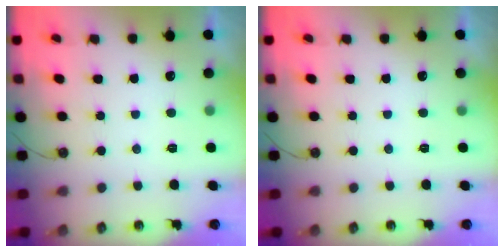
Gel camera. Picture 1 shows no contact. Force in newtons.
{"total": 0.0}